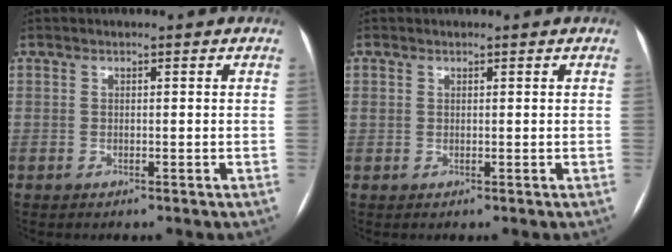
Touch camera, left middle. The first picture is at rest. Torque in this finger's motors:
{"motor_torque": [1.19, -0.95, 0.05, -0.10]}